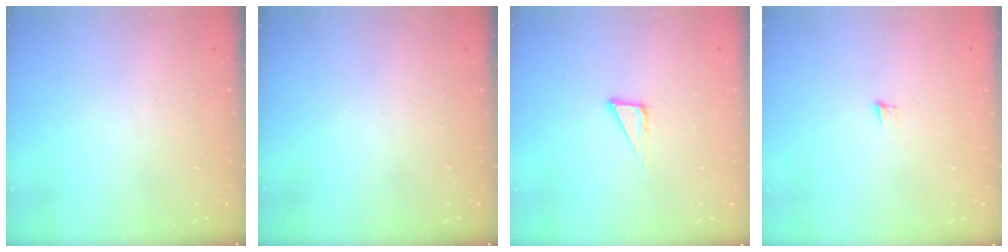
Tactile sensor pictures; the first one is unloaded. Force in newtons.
{"total": 0.0}
{"total": 6.4, "press": 6.4, "slide": 0.4}
{"total": 3.9, "press": 3.8, "slide": 0.9}